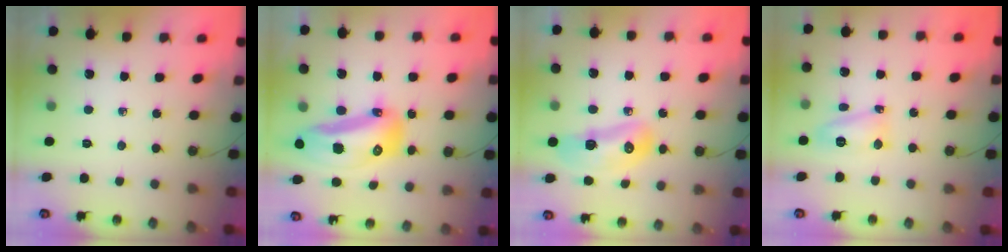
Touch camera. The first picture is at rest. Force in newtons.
{"total": 27.1, "press": 21.3, "slide": 16.7}
{"total": 10.6, "press": 10.5, "slide": 1.5}
{"total": 7.9, "press": 7.7, "slide": 1.9}